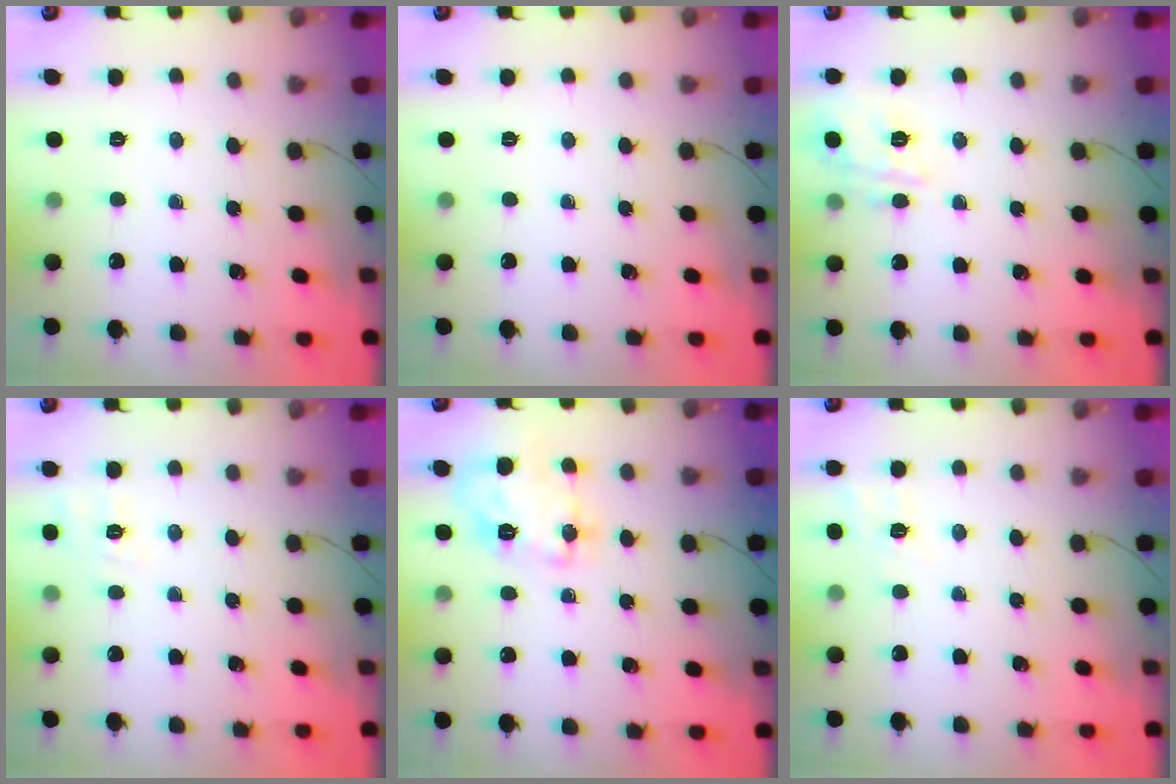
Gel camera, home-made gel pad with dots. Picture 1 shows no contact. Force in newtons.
{"total": 0.0}
{"total": 9.4, "press": 9.4, "slide": 0.6}
{"total": 5.9, "press": 5.4, "slide": 2.3}
{"total": 12.2, "press": 12.1, "slide": 0.8}
{"total": 8.3, "press": 8.1, "slide": 2.1}